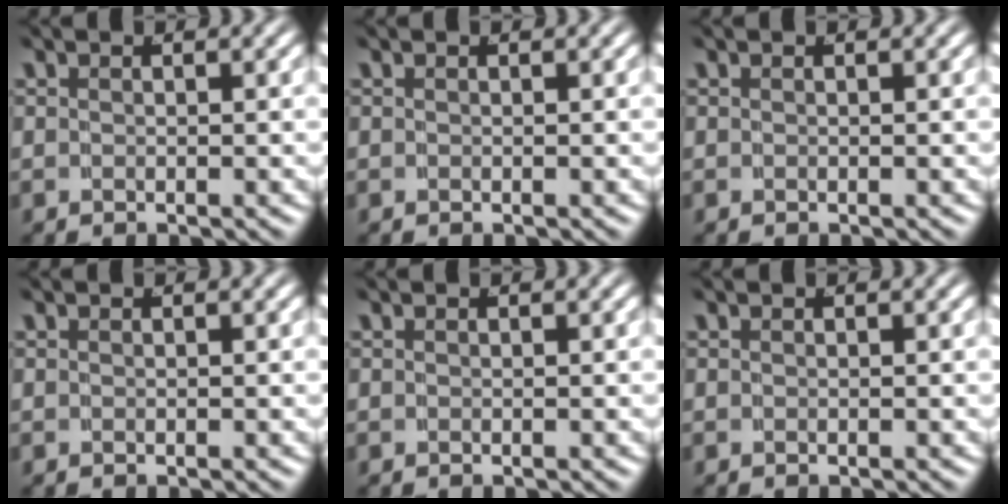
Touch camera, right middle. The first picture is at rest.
{"total": 0.0}
{"total": 0.0}
{"total": 0.0}
{"total": 0.0}
{"total": 0.0}